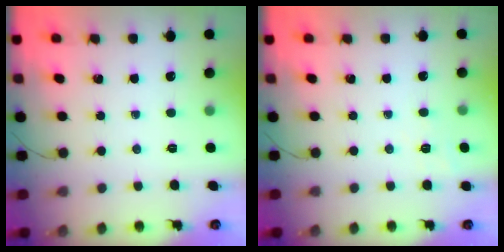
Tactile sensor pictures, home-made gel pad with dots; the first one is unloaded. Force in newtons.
{"total": 7.4, "press": 7.1, "slide": 2.0}